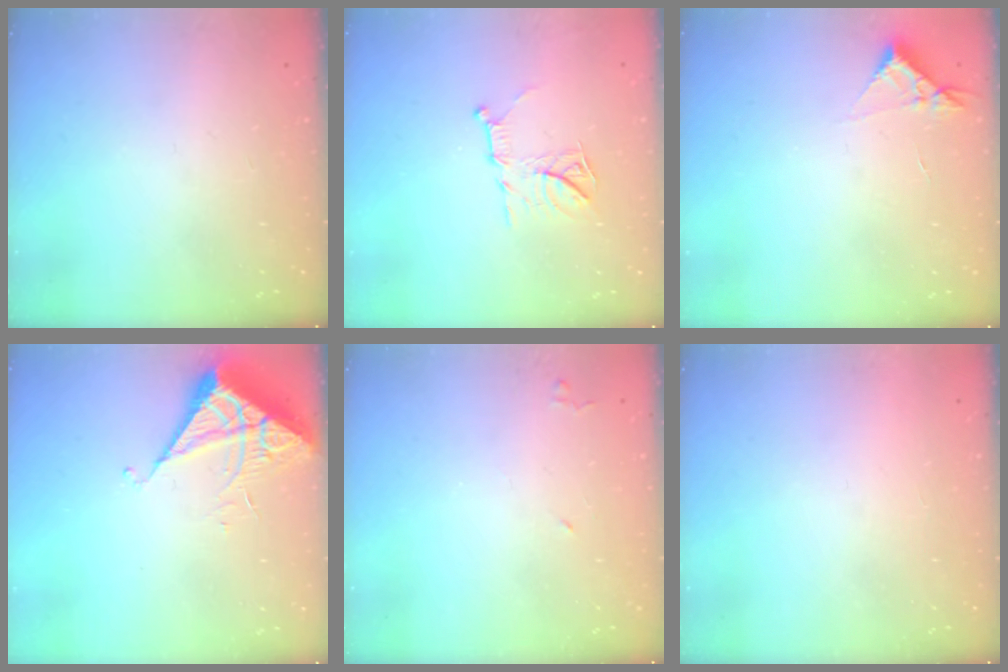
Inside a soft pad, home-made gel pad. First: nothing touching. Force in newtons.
{"total": 10.6, "press": 10.6, "slide": 0.8}
{"total": 3.1, "press": 3.1, "slide": 0.5}
{"total": 6.3, "press": 6.3, "slide": 0.2}
{"total": 4.0, "press": 3.9, "slide": 0.7}
{"total": 1.5, "press": 1.5, "slide": 0.1}